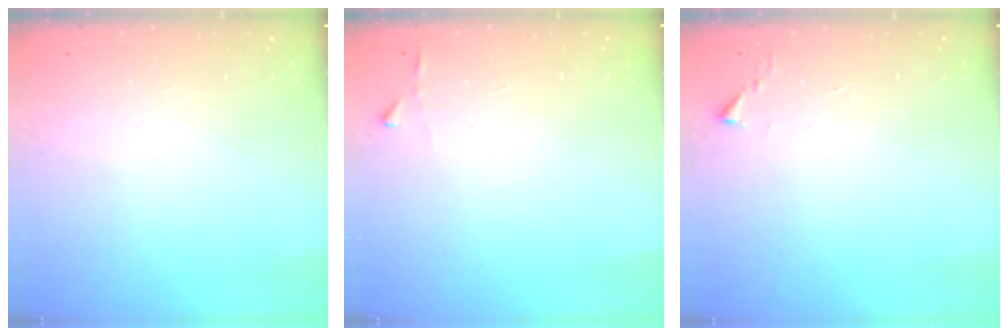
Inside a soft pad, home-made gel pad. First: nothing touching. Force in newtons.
{"total": 2.9, "press": 2.9, "slide": 0.3}
{"total": 1.1, "press": 1.1, "slide": 0.1}